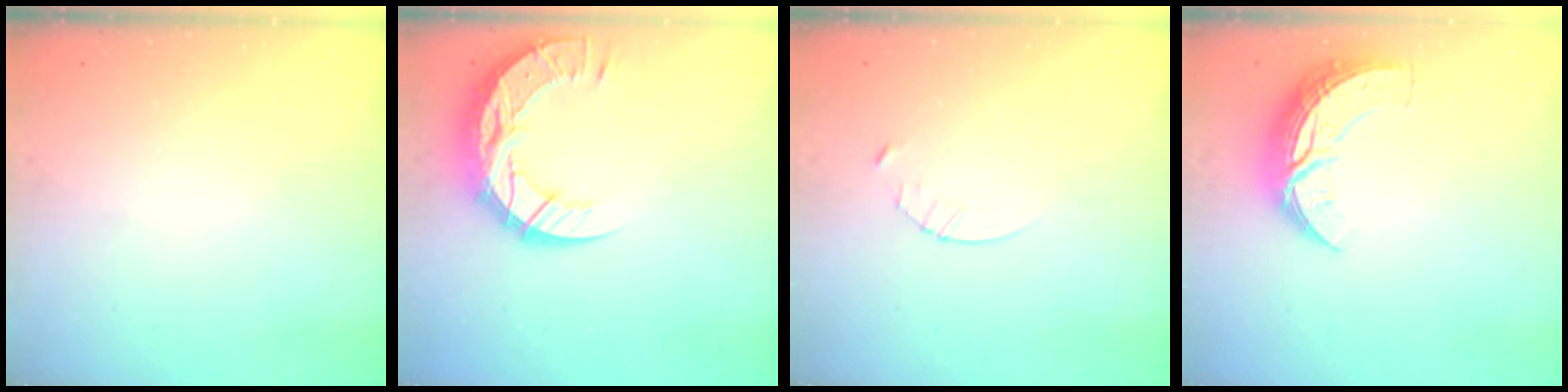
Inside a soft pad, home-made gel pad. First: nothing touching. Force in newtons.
{"total": 15.7, "press": 15.6, "slide": 1.2}
{"total": 3.3, "press": 3.2, "slide": 0.4}
{"total": 12.7, "press": 12.6, "slide": 0.6}